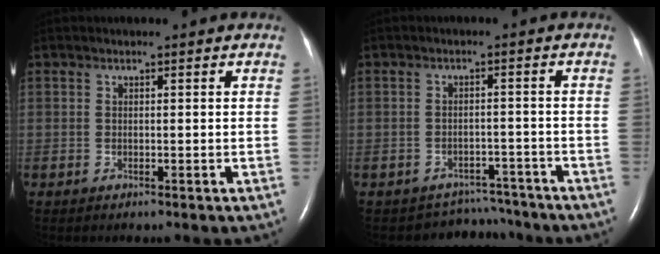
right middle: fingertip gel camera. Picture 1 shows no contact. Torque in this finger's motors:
{"motor_torque": [0.14, -0.18, -0.02, 0.00]}